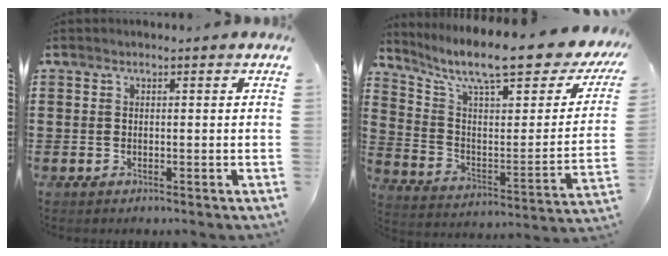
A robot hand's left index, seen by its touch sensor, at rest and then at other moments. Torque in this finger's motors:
{"motor_torque": [2.14, 0.00, 0.92, 0.21]}